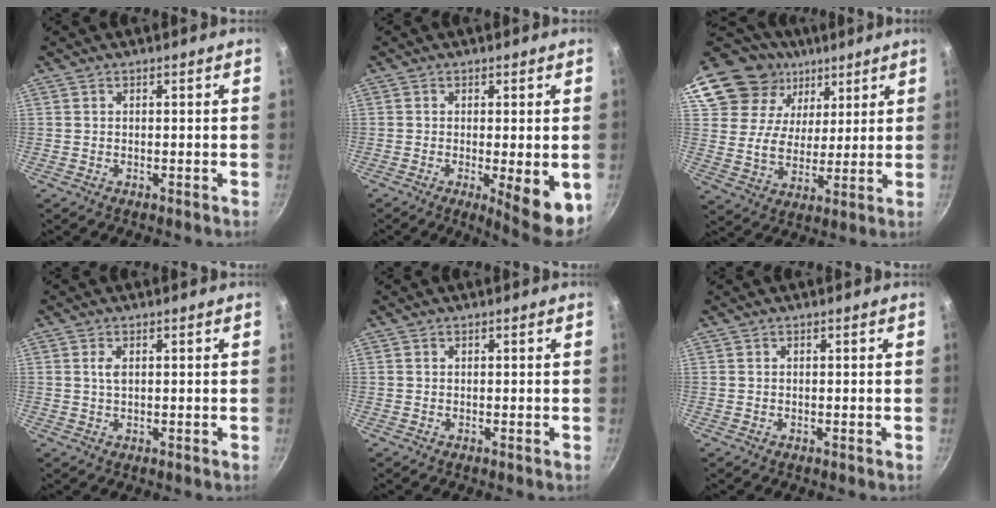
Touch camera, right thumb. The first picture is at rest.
{"total": 8.9, "force": [-2.0, 2.0, 8.4], "torque": [-0.101, -0.009, -0.018]}
{"total": 19.9, "force": [12.3, 13.8, 7.4], "torque": [-0.129, -0.022, 0.227]}
{"total": 1.7, "force": [0.5, 0.8, 1.5], "torque": [-0.028, -0.001, 0.010]}
{"total": 0.0}
{"total": 0.0}